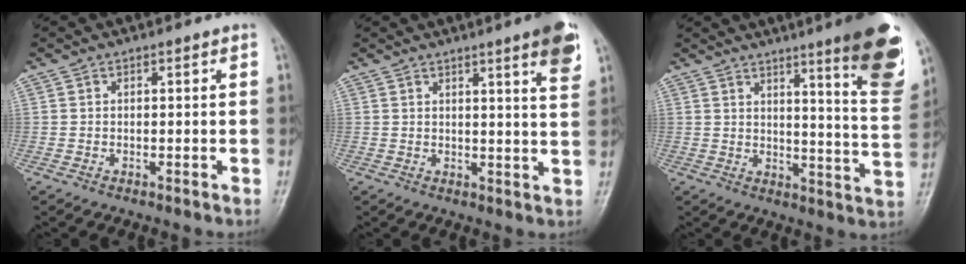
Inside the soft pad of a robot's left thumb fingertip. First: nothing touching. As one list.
[{"total": 7.3, "force": [4.4, 0.5, 5.8], "torque": [-0.064, -0.020, 0.053]}, {"total": 17.1, "force": [10.1, 2.1, 13.6], "torque": [-0.146, -0.064, 0.130]}]